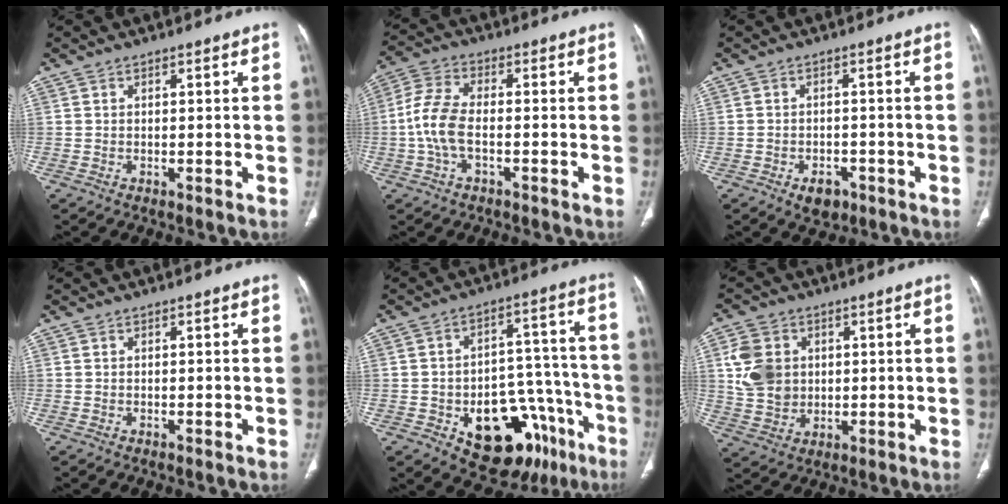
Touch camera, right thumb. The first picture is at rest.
{"total": 8.2, "force": [-1.6, 4.0, 7.0], "torque": [-0.165, 0.024, -0.034]}
{"total": 4.3, "force": [-2.3, 2.8, 2.3], "torque": [-0.023, 0.009, -0.027]}
{"total": 0.0}
{"total": 20.4, "force": [-10.1, 12.0, 13.0], "torque": [-0.113, 0.081, -0.129]}
{"total": 9.8, "force": [2.1, 8.1, 5.2], "torque": [-0.084, -0.004, 0.046]}